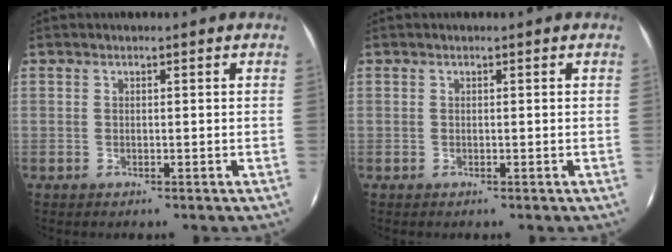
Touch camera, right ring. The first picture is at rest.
{"total": 0.0}